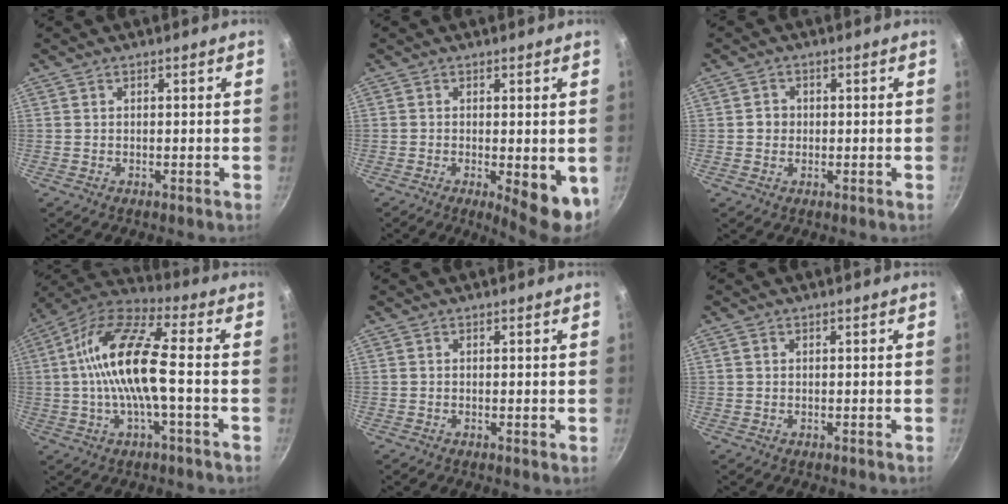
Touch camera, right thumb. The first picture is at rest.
{"total": 8.2, "force": [-1.8, 2.6, 7.6], "torque": [-0.088, -0.008, -0.015]}
{"total": 2.2, "force": [-0.1, 2.1, 0.8], "torque": [0.000, 0.006, -0.005]}
{"total": 15.9, "force": [-0.7, 4.8, 15.1], "torque": [-0.290, 0.034, -0.030]}
{"total": 1.1, "force": [0.2, 0.3, 1.0], "torque": [-0.015, -0.005, 0.001]}
{"total": 0.6, "force": [0.2, 0.5, 0.2], "torque": [-0.004, 0.003, 0.002]}